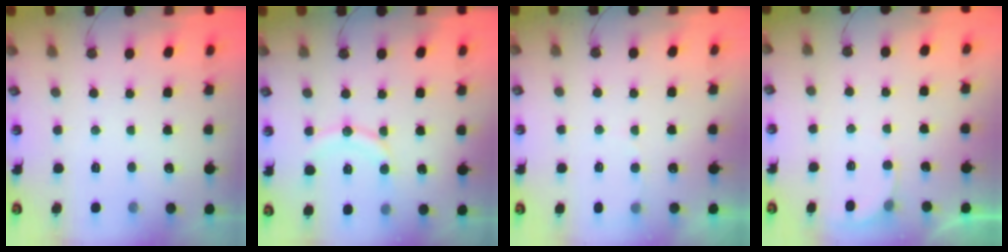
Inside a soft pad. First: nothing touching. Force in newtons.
{"total": 10.8, "press": 10.8, "slide": 1.1}
{"total": 3.6, "press": 3.3, "slide": 1.5}
{"total": 2.7, "press": 2.7, "slide": 0.2}